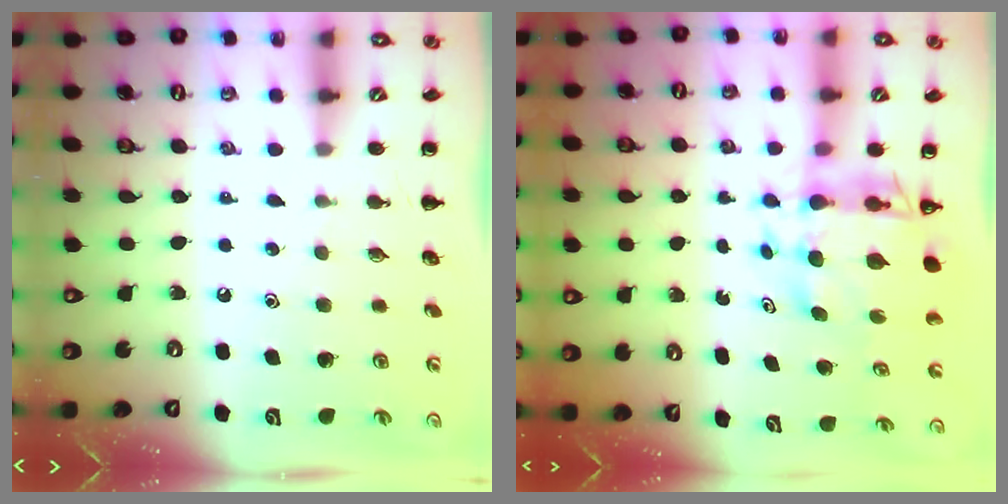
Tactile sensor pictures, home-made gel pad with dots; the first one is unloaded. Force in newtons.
{"total": 8.2, "press": 7.7, "slide": 2.8}